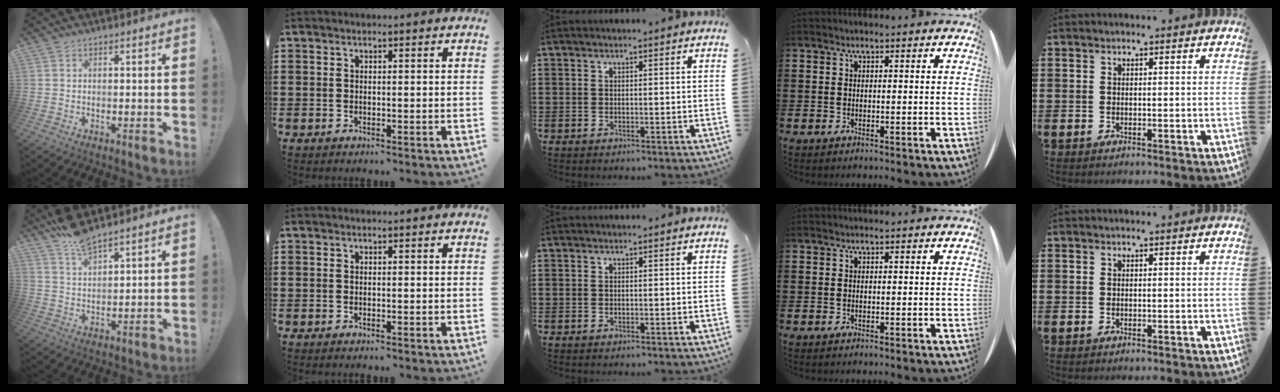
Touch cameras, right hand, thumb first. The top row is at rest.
{"thumb": {"total": 7.0, "force": [6.0, 1.2, 3.4], "torque": [-0.074, -0.032, 0.110]}}